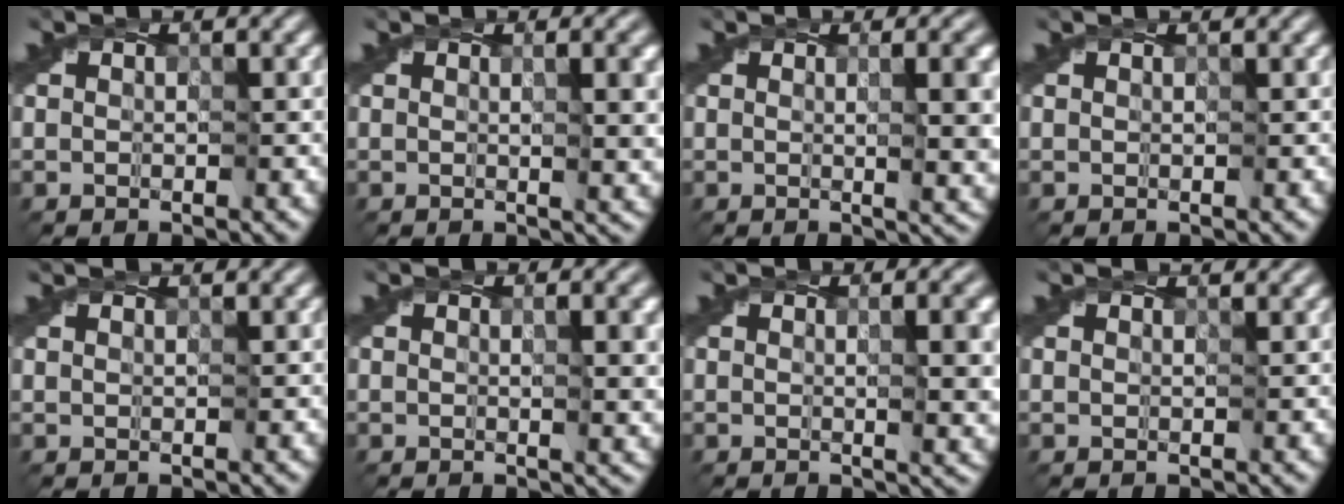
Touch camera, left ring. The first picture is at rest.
{"total": 4.8, "force": [0.4, 1.6, 4.5], "torque": [-0.047, 0.001, 0.004]}
{"total": 7.2, "force": [0.3, 2.7, 6.7], "torque": [-0.054, 0.008, 0.002]}
{"total": 0.0}
{"total": 0.8, "force": [0.7, -0.1, 0.4], "torque": [-0.006, 0.003, 0.005]}
{"total": 4.0, "force": [0.4, 1.2, 3.7], "torque": [-0.046, 0.000, 0.005]}
{"total": 6.4, "force": [0.4, 2.3, 6.0], "torque": [-0.048, 0.008, 0.001]}
{"total": 1.5, "force": [1.1, 0.5, 0.9], "torque": [-0.010, 0.006, 0.004]}